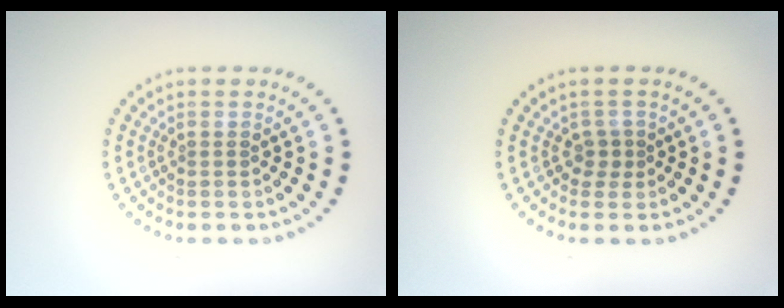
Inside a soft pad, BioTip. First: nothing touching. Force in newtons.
{"total": 1.2, "press": 1.0, "slide": 0.6}